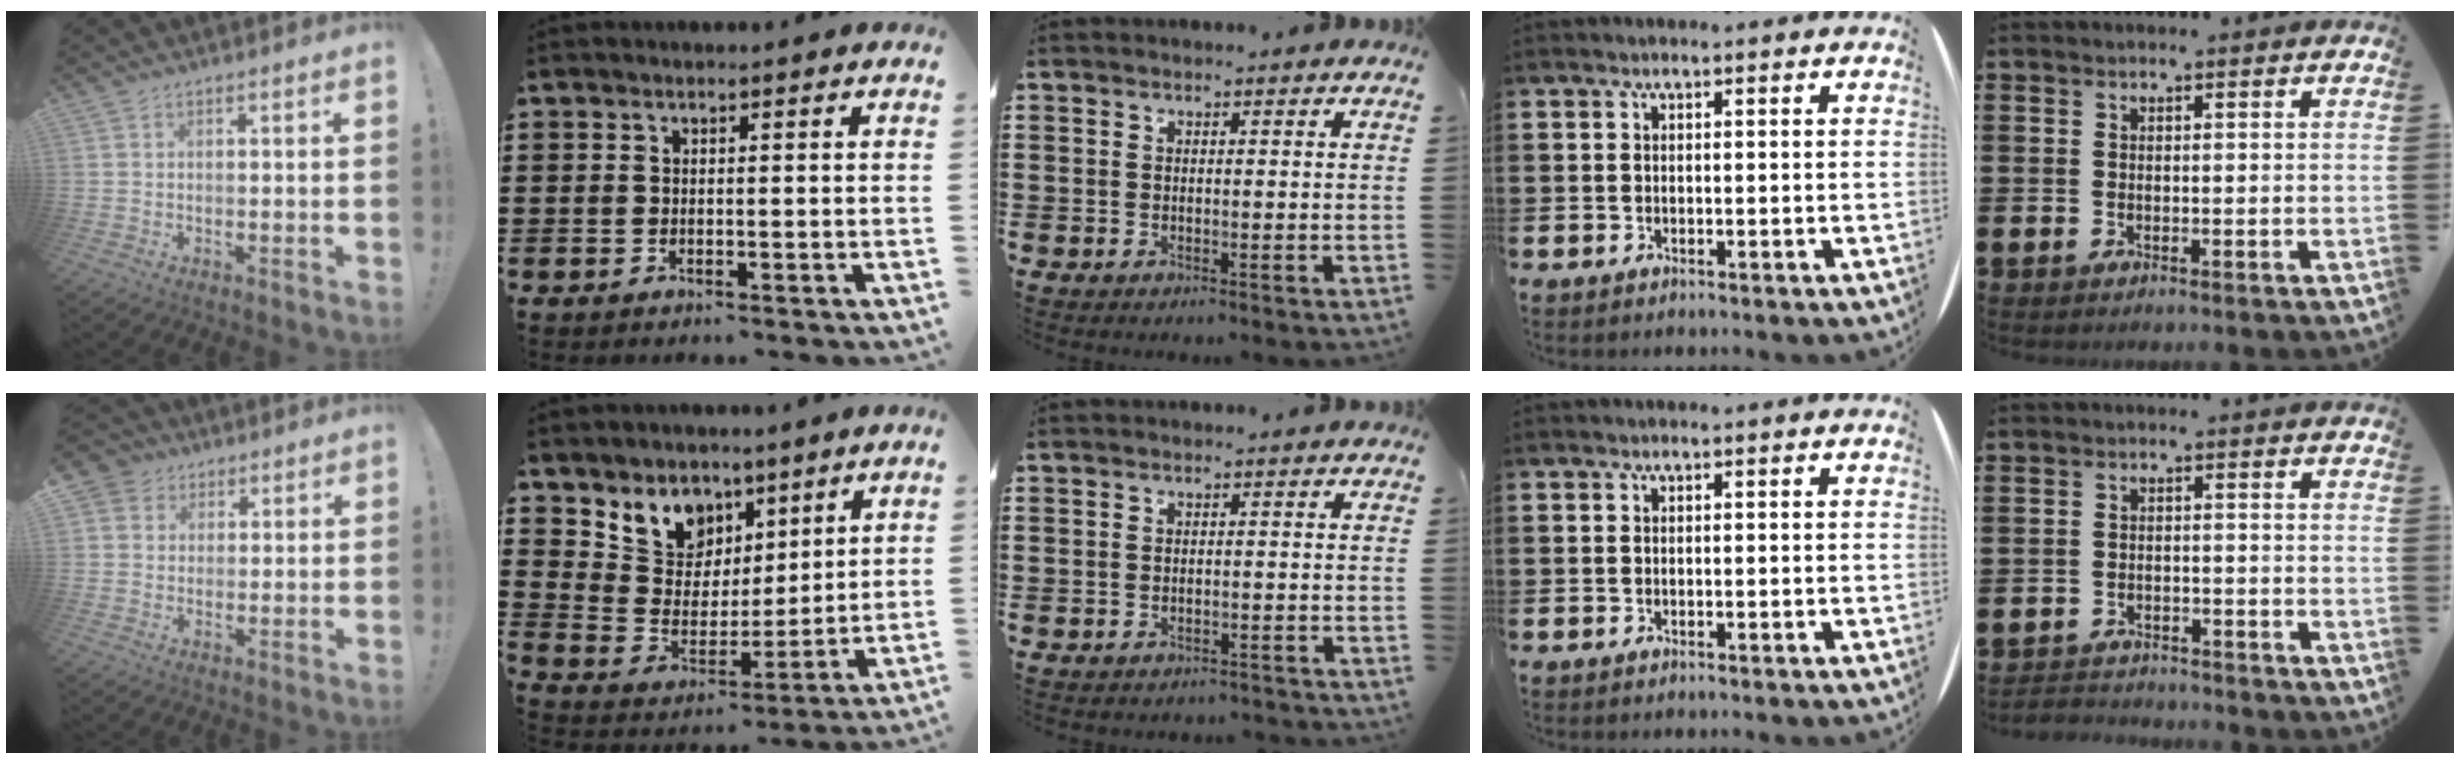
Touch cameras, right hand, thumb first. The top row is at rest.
{"thumb": {"total": 5.0, "force": [1.8, 4.6, 1.1], "torque": [-0.019, -0.004, 0.037]}, "index": {"total": 7.7, "force": [5.3, 5.6, 0.5], "torque": [-0.055, -0.038, 0.100]}, "middle": {"total": 1.2, "force": [-1.2, 0.1, 0.1], "torque": [-0.006, 0.001, -0.025]}, "little": {"total": 2.2, "force": [-2.2, 0.2, -0.3], "torque": [-0.003, 0.001, -0.050]}}